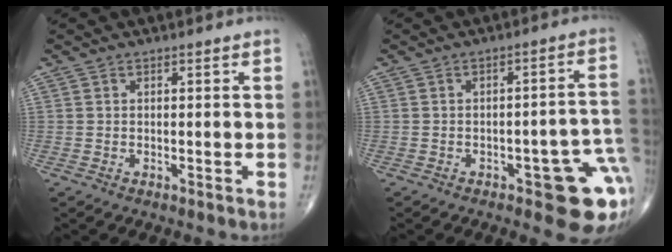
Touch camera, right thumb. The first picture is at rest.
{"total": 12.4, "force": [-4.5, 4.2, 10.8], "torque": [-0.087, 0.027, -0.046]}